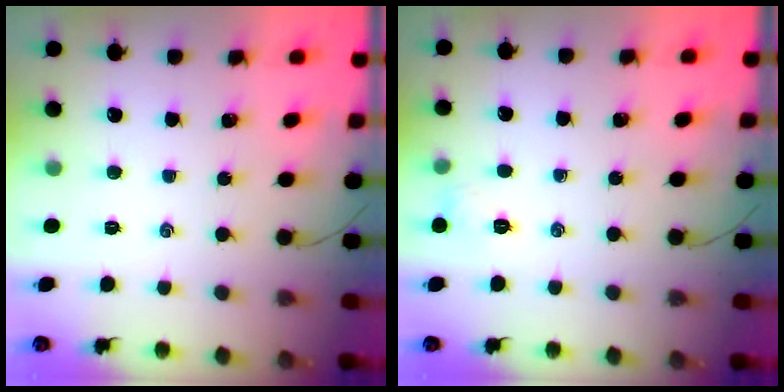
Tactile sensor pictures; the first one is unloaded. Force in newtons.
{"total": 5.3, "press": 5.1, "slide": 1.4}